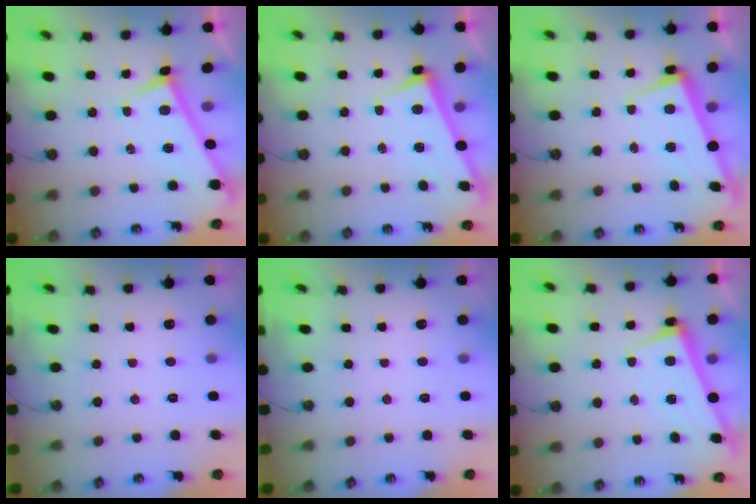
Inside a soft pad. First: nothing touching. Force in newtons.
{"total": 2.9, "press": 2.9, "slide": 0.3}
{"total": 2.4, "press": 2.2, "slide": 0.9}
{"total": 0.0}
{"total": 0.0}
{"total": 2.6, "press": 2.4, "slide": 0.9}